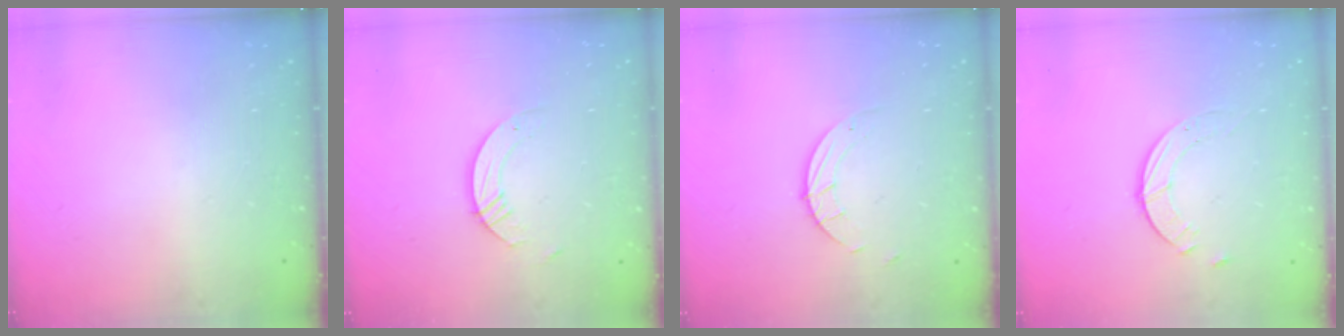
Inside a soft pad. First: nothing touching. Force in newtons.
{"total": 3.7, "press": 3.7, "slide": 0.3}
{"total": 1.5, "press": 1.5, "slide": 0.1}
{"total": 1.8, "press": 1.8, "slide": 0.2}